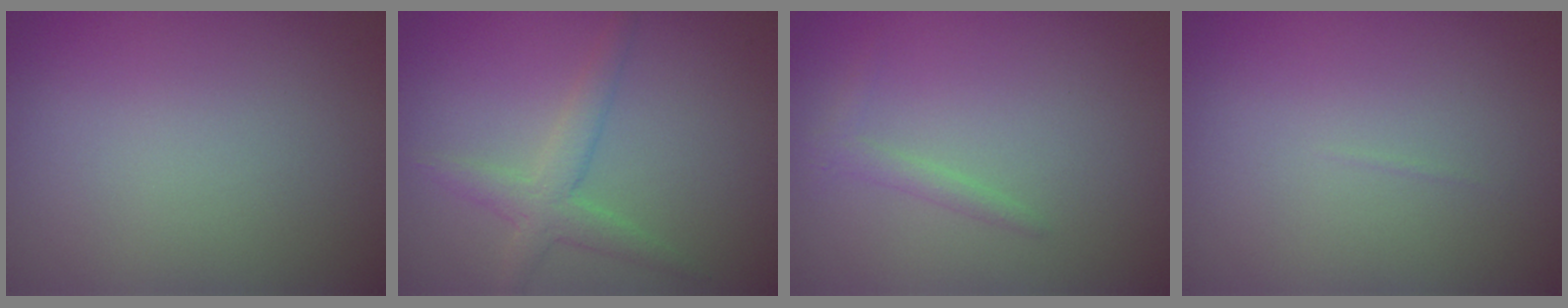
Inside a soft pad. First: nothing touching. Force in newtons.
{"total": 2.8, "press": 2.7, "slide": 0.3}
{"total": 1.1, "press": 1.1, "slide": 0.0}
{"total": 0.0}